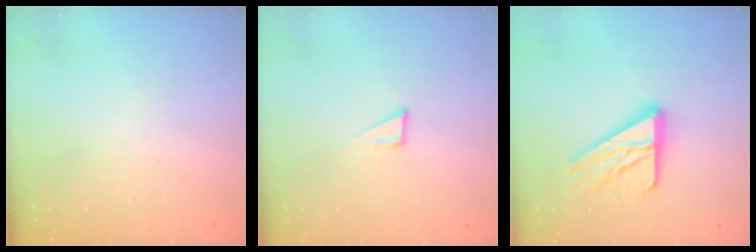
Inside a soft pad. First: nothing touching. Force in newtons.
{"total": 5.8, "press": 5.8, "slide": 0.2}
{"total": 16.5, "press": 16.5, "slide": 1.6}